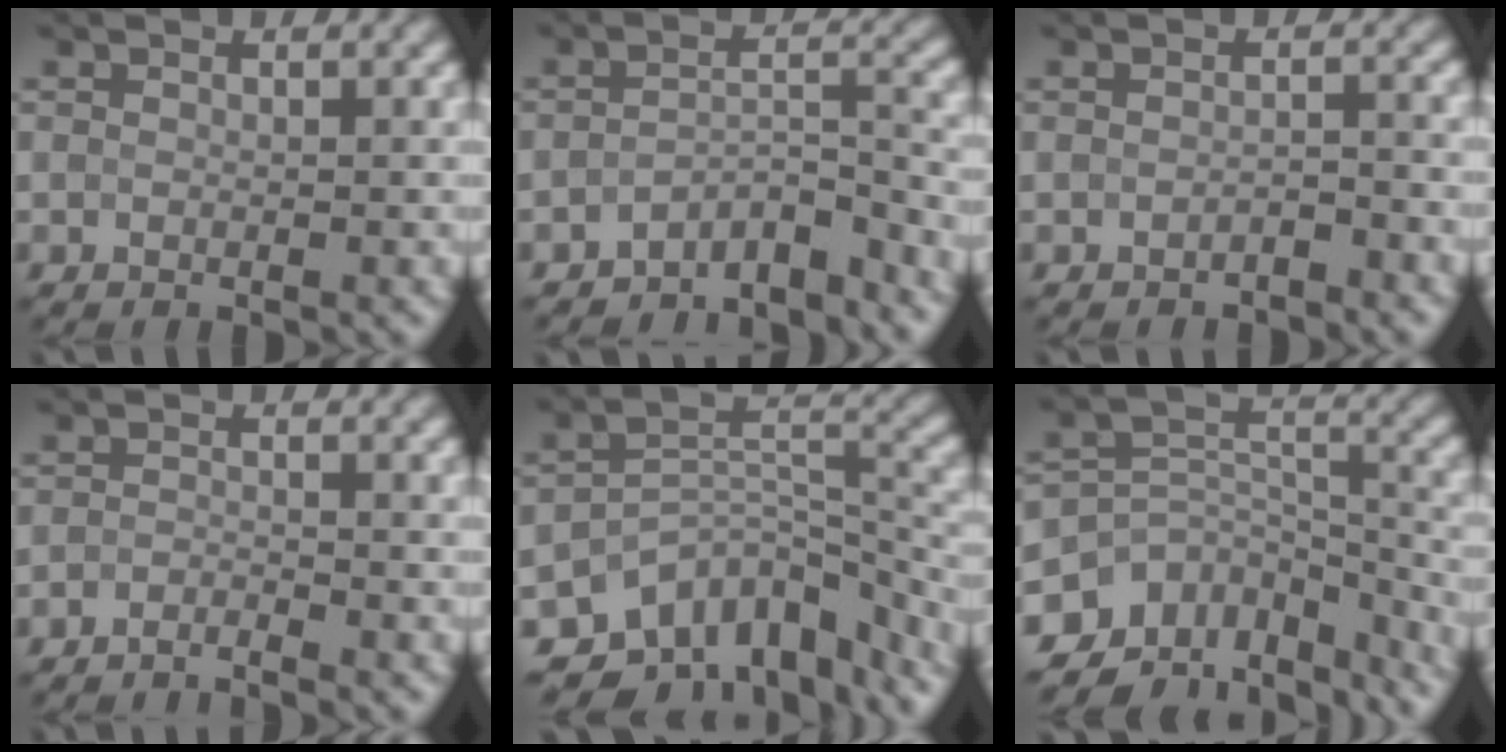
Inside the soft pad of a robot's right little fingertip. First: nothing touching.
{"total": 5.6, "force": [-4.9, 1.7, 2.1], "torque": [-0.022, 0.000, -0.080]}
{"total": 1.2, "force": [-1.1, 0.2, 0.5], "torque": [-0.009, 0.004, -0.019]}
{"total": 1.4, "force": [-1.3, 0.1, 0.4], "torque": [-0.005, -0.005, -0.029]}
{"total": 11.8, "force": [-8.5, 6.0, 5.6], "torque": [-0.096, -0.008, -0.123]}
{"total": 10.7, "force": [-8.2, 6.3, 2.7], "torque": [-0.042, 0.016, -0.104]}